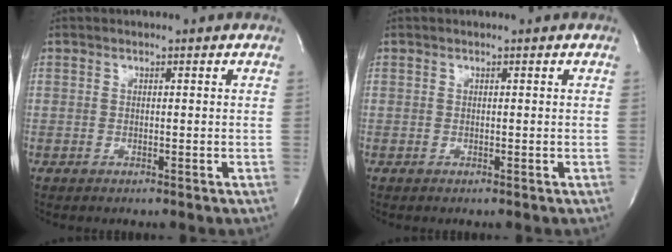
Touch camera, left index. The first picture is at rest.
{"total": 0.0}